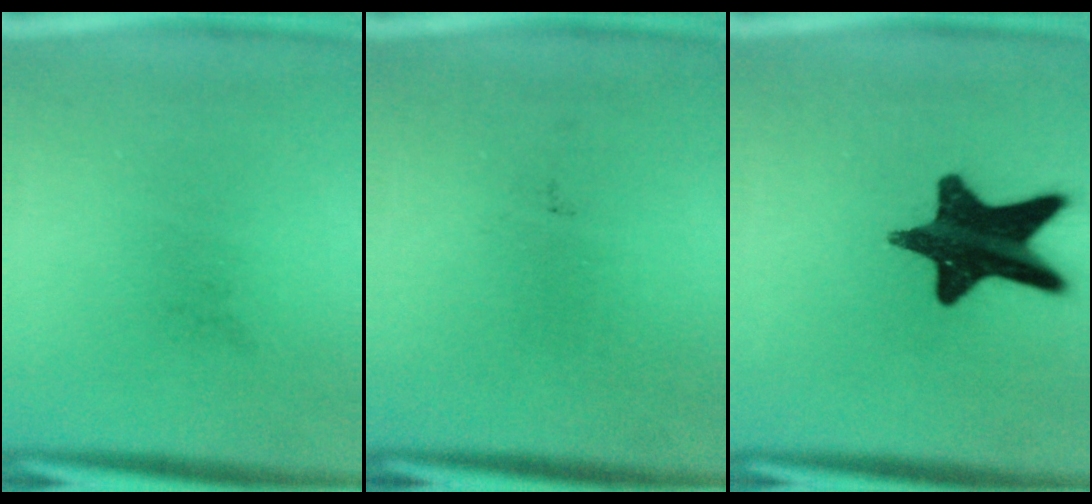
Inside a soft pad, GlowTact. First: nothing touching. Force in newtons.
{"total": 0.0}
{"total": 16.7}